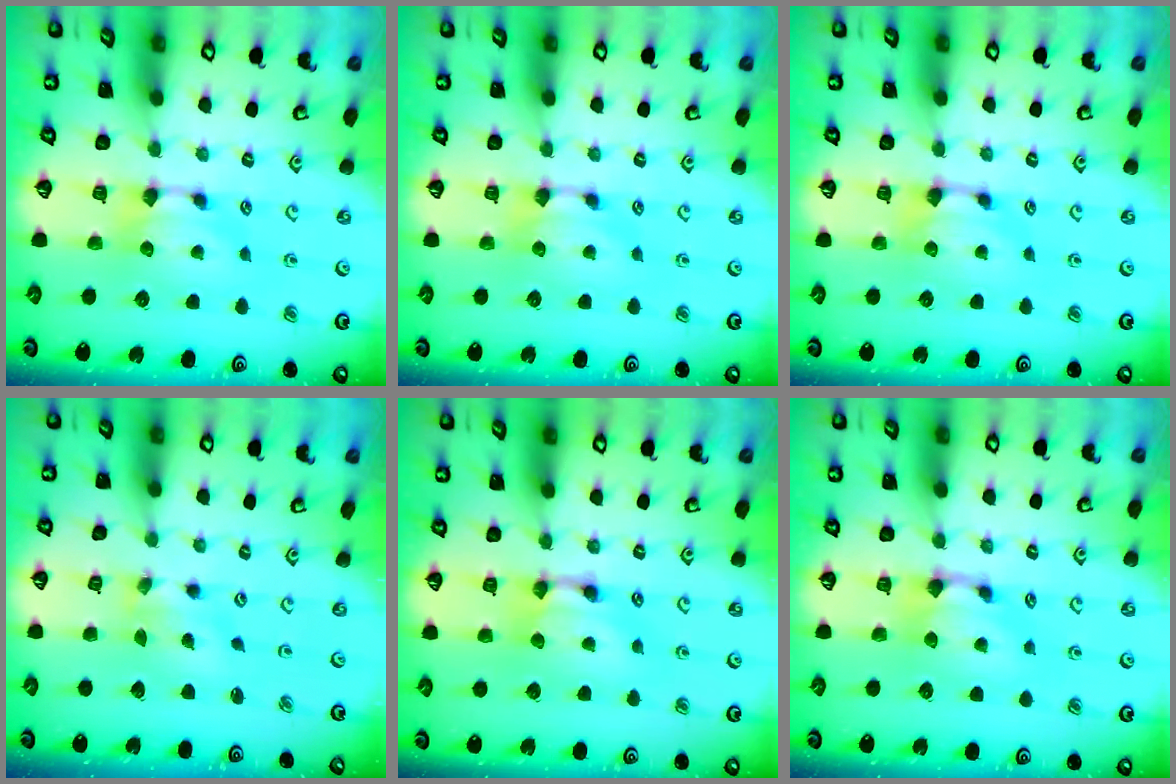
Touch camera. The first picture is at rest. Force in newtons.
{"total": 0.0}
{"total": 1.2, "press": 0.9, "slide": 0.9}
{"total": 1.1, "press": 0.3, "slide": 1.1}
{"total": 2.2, "press": 2.2, "slide": 0.1}
{"total": 0.9, "press": 0.5, "slide": 0.8}